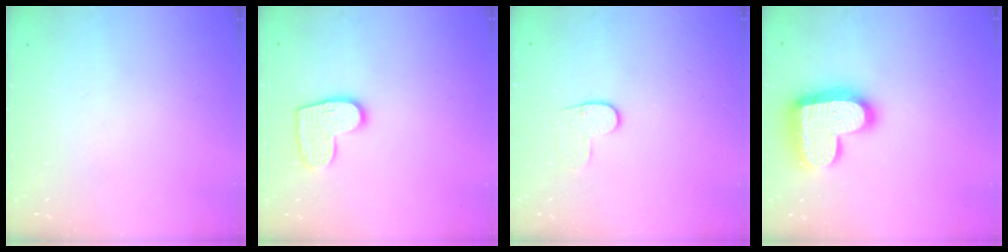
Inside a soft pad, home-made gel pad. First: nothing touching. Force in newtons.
{"total": 10.3, "press": 10.3, "slide": 0.4}
{"total": 5.7, "press": 5.6, "slide": 0.6}
{"total": 19.2, "press": 19.2, "slide": 1.3}